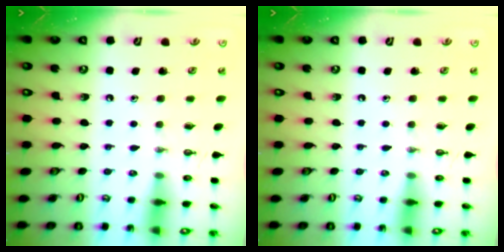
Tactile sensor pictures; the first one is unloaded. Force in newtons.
{"total": 0.0}